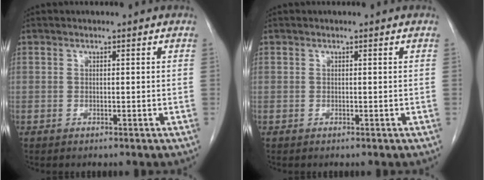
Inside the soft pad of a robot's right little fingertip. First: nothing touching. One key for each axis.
{"total": 0.0}